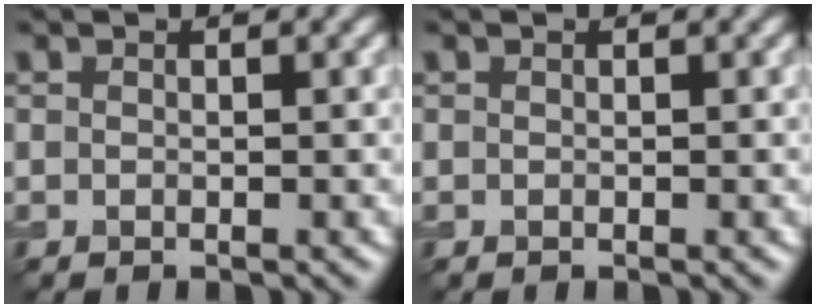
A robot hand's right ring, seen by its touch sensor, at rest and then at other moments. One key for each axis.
{"total": 0.0}